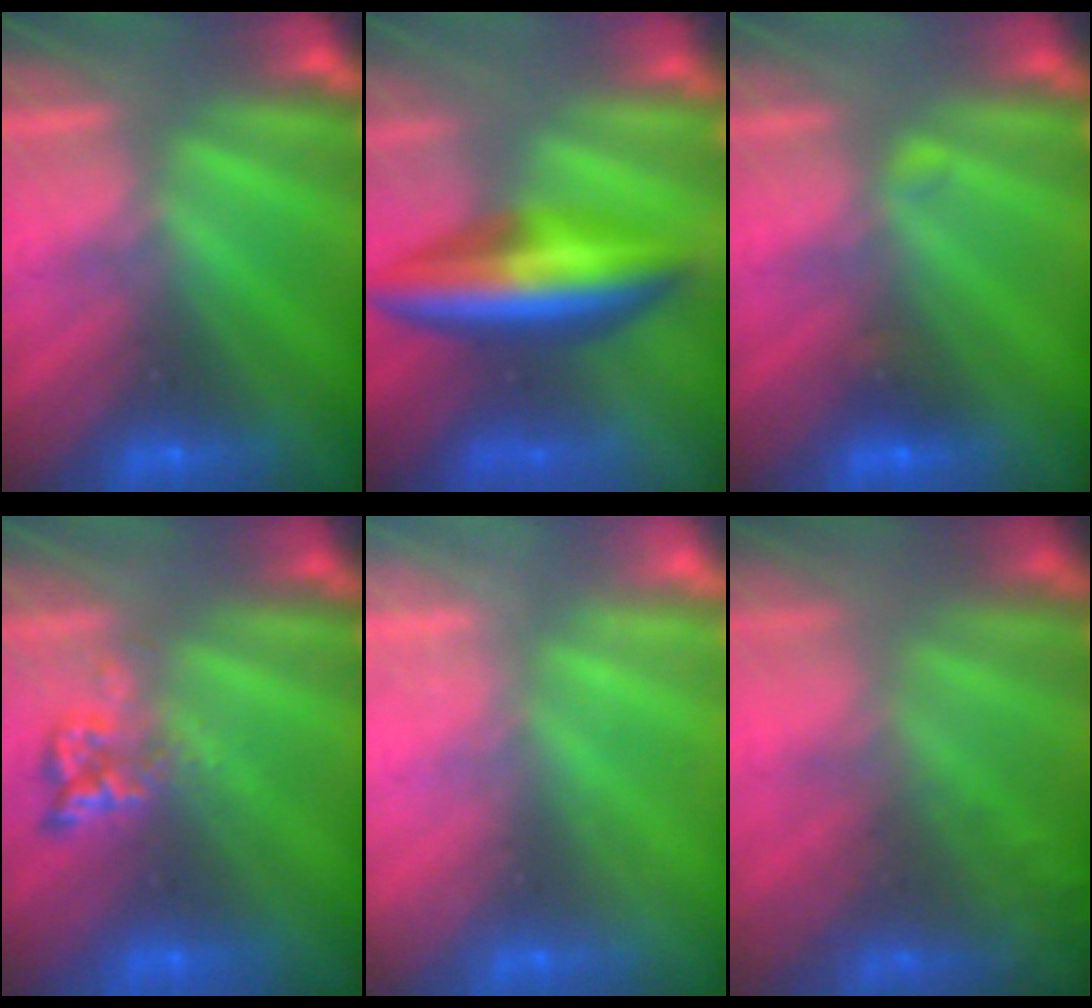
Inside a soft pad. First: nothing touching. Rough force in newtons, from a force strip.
{"total": 6.5}
{"total": 2.2}
{"total": 2.4}
{"total": 2.2}
{"total": 10.5}